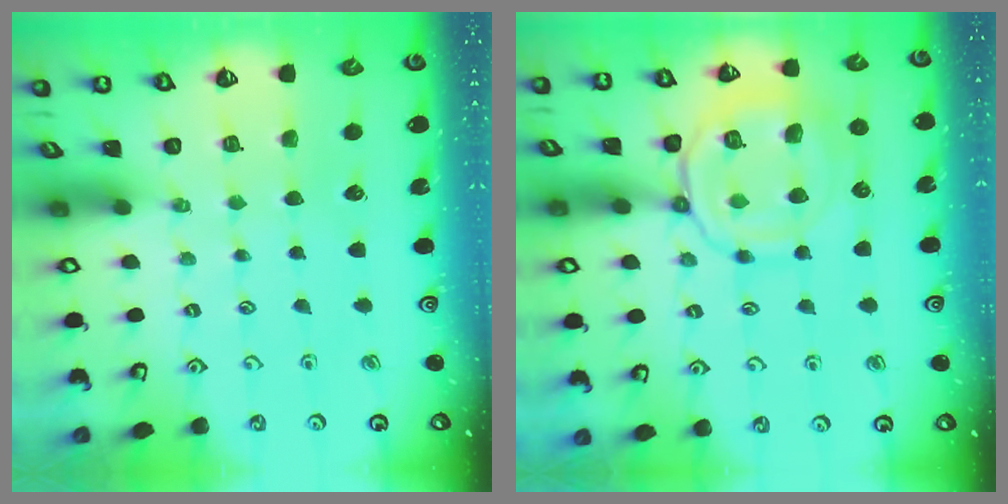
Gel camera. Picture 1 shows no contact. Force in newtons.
{"total": 14.7, "press": 14.6, "slide": 1.4}